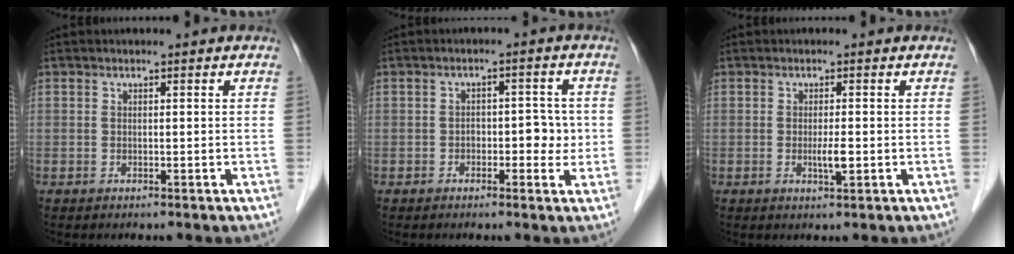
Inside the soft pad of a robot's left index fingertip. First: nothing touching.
{"total": 3.9, "force": [-0.6, 2.3, 3.1], "torque": [-0.031, 0.017, -0.008]}
{"total": 2.0, "force": [-0.3, 0.2, 2.0], "torque": [-0.037, -0.004, -0.004]}